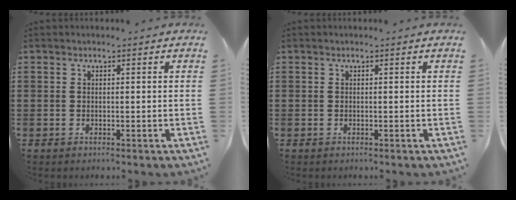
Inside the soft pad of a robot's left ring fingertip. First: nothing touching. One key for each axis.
{"total": 0.0}